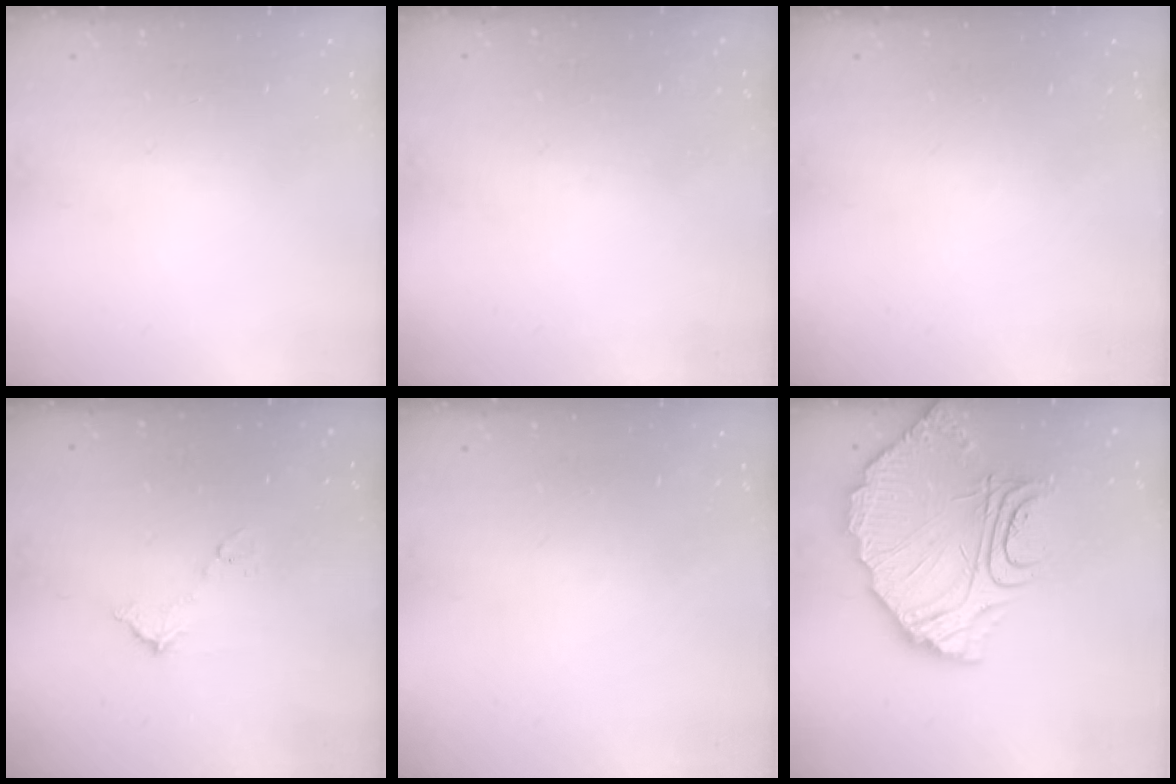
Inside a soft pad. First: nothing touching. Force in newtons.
{"total": 3.9, "press": 3.9, "slide": 0.2}
{"total": 0.0}
{"total": 5.9, "press": 5.9, "slide": 0.3}
{"total": 0.0}
{"total": 18.7, "press": 18.5, "slide": 2.1}